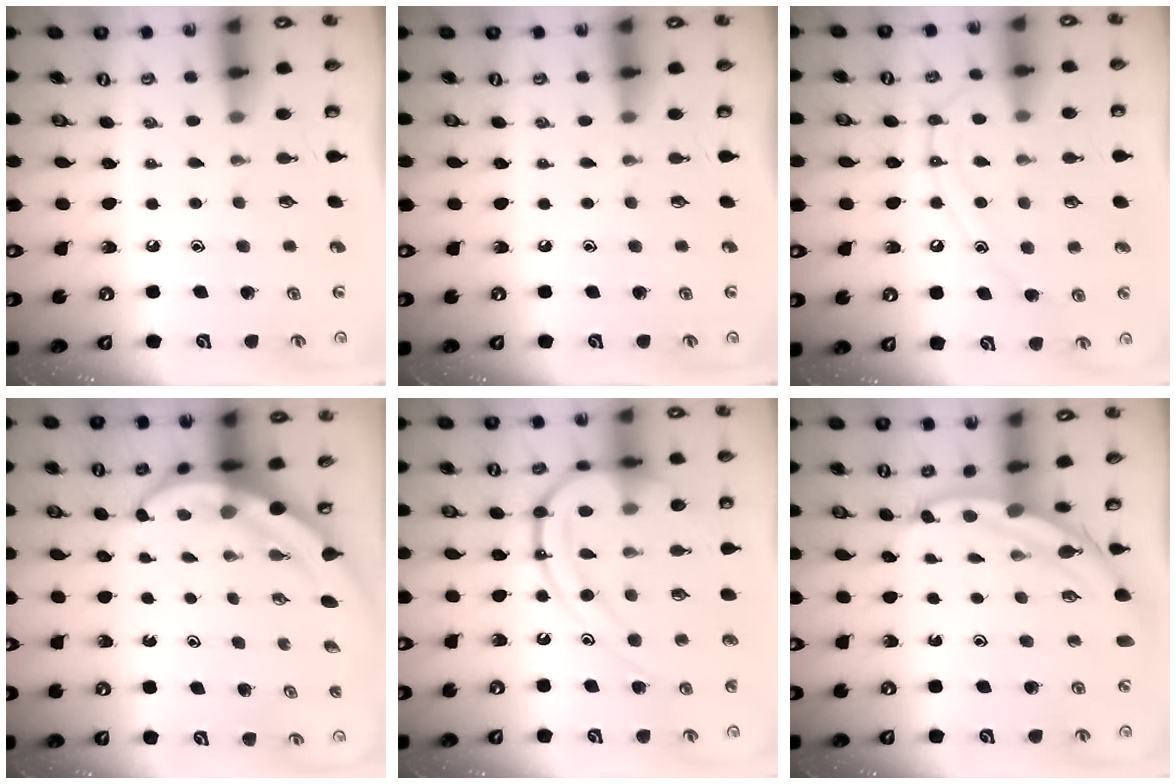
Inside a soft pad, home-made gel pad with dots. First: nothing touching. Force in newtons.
{"total": 0.0}
{"total": 11.2, "press": 11.1, "slide": 1.1}
{"total": 5.8, "press": 5.7, "slide": 1.5}
{"total": 17.4, "press": 17.4, "slide": 1.6}
{"total": 5.3, "press": 5.2, "slide": 0.5}